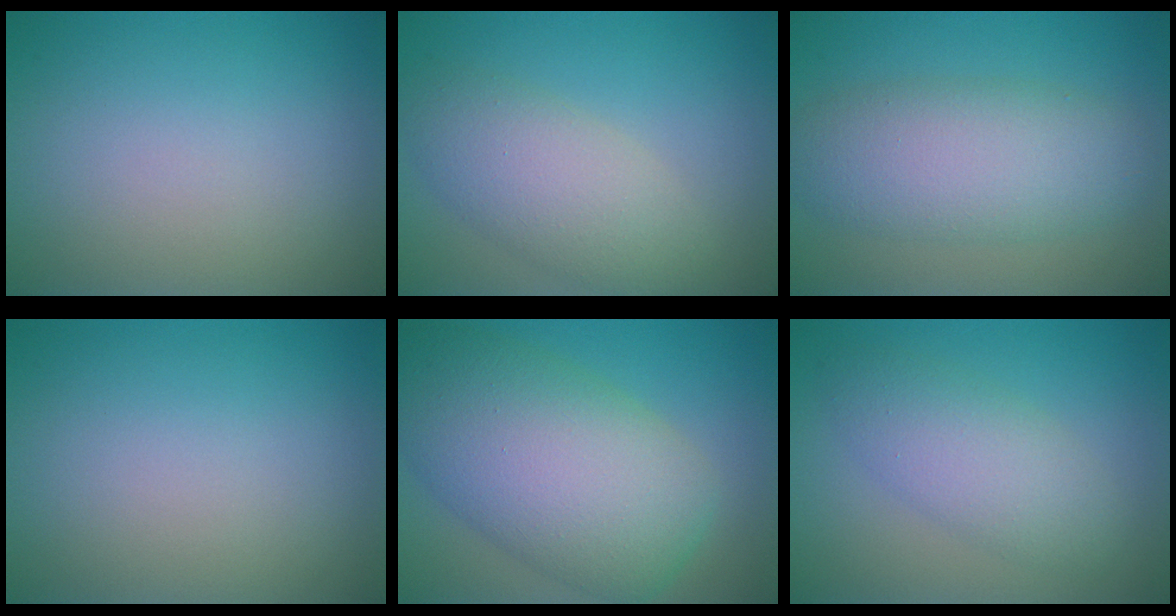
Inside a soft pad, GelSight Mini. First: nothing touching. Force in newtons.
{"total": 5.1, "press": 5.1, "slide": 0.2}
{"total": 6.4, "press": 6.4, "slide": 0.1}
{"total": 0.0}
{"total": 11.2, "press": 11.2, "slide": 0.3}
{"total": 4.1, "press": 4.1, "slide": 0.1}